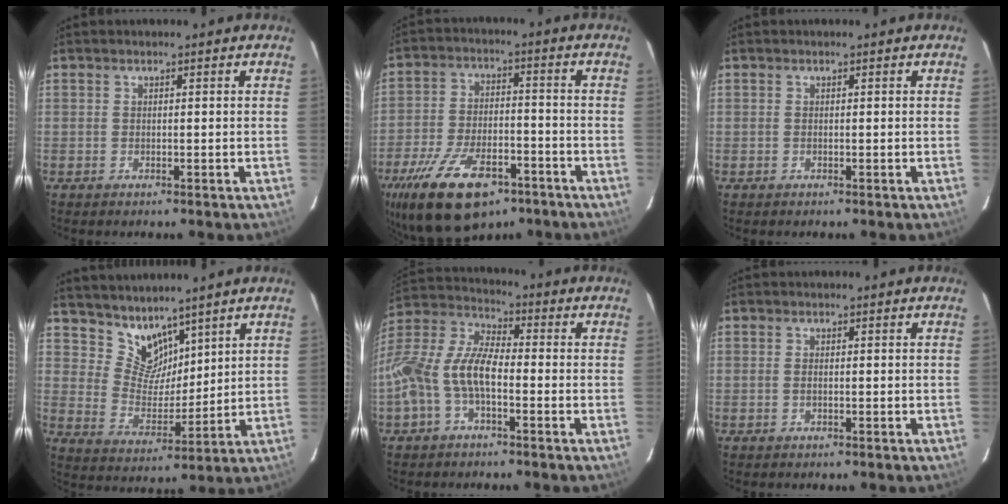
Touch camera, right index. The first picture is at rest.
{"total": 20.4, "force": [-12.8, 9.6, 12.7], "torque": [-0.273, -0.028, -0.208]}
{"total": 0.0}
{"total": 8.5, "force": [6.9, 4.4, 2.1], "torque": [-0.031, 0.001, 0.140]}
{"total": 12.8, "force": [-3.8, 5.8, 10.8], "torque": [-0.227, 0.011, -0.081]}
{"total": 0.8, "force": [-0.1, 0.4, 0.7], "torque": [-0.016, 0.001, -0.004]}